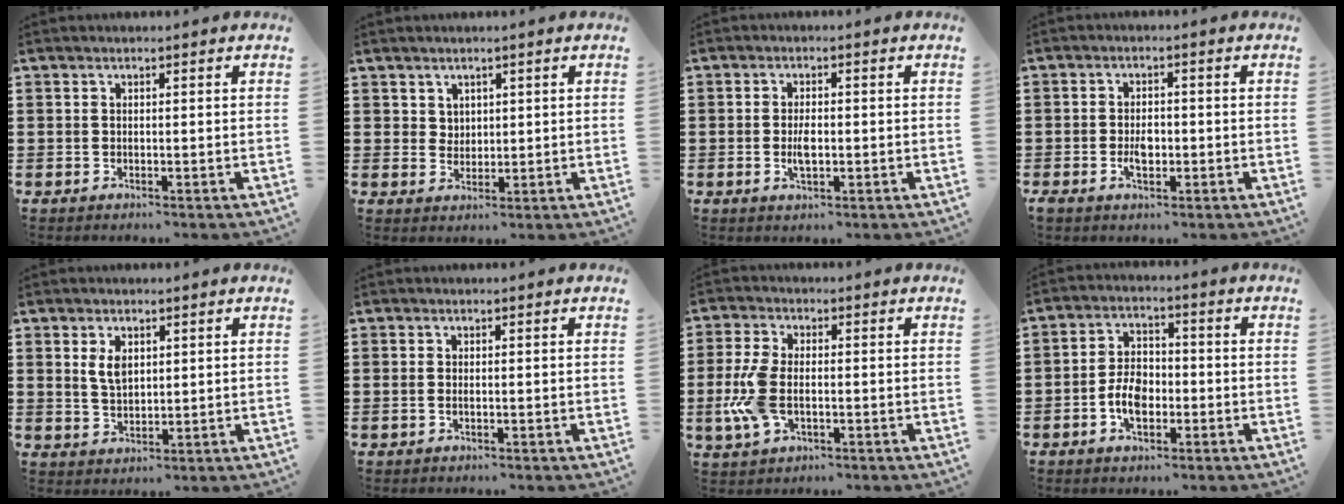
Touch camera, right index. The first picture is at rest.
{"total": 2.5, "force": [1.7, 1.9, 0.3], "torque": [-0.012, 0.009, 0.032]}
{"total": 3.1, "force": [-0.4, 1.3, 2.8], "torque": [-0.053, 0.001, -0.007]}
{"total": 3.0, "force": [-0.7, 1.7, 2.4], "torque": [-0.046, 0.002, -0.012]}
{"total": 3.5, "force": [1.3, 1.9, 2.7], "torque": [-0.058, 0.006, 0.024]}
{"total": 0.6, "force": [0.0, 0.2, 0.6], "torque": [-0.012, 0.000, 0.001]}
{"total": 7.2, "force": [-1.1, 3.8, 6.0], "torque": [-0.146, -0.006, -0.025]}
{"total": 5.4, "force": [-1.7, 3.3, 4.0], "torque": [-0.092, 0.004, -0.036]}